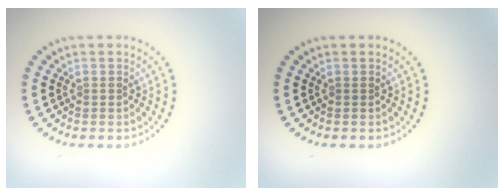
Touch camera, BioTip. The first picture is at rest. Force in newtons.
{"total": 0.0}